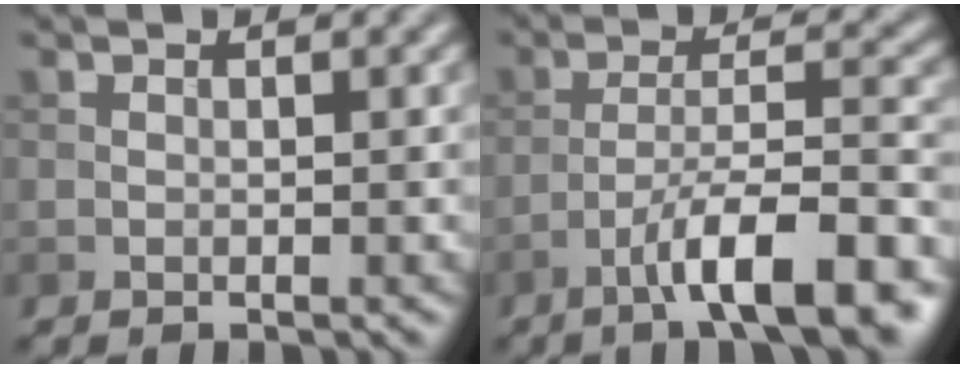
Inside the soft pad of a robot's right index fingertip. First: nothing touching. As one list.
[{"total": 10.5, "force": [-6.3, 2.2, 8.1], "torque": [-0.128, 0.015, -0.101]}]